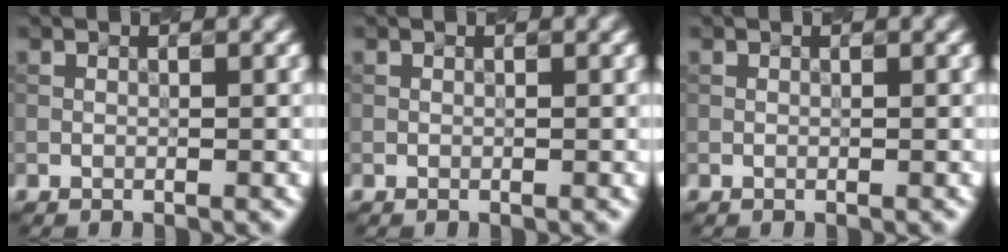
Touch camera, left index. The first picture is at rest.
{"total": 0.0}
{"total": 0.0}